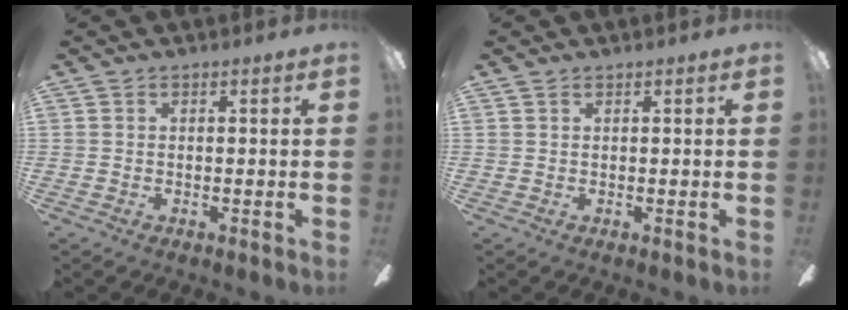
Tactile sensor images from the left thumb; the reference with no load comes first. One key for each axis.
{"total": 0.6, "fx": 0.5, "fy": 0.2, "fz": 0.2, "tx": -0.004, "ty": 0.003, "tz": 0.008}